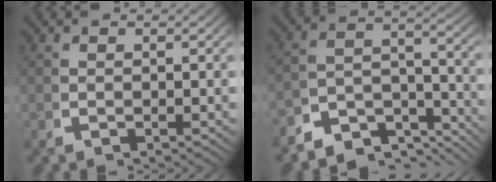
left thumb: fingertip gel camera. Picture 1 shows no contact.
{"total": 6.9, "force": [-4.3, 3.5, 4.1], "torque": [-0.072, -0.022, -0.073]}